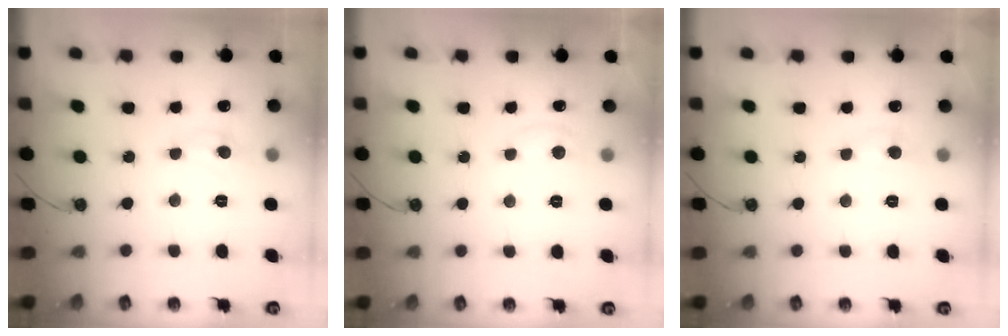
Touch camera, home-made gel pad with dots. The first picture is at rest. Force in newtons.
{"total": 1.2, "press": 0.9, "slide": 0.8}
{"total": 0.6, "press": 0.2, "slide": 0.5}